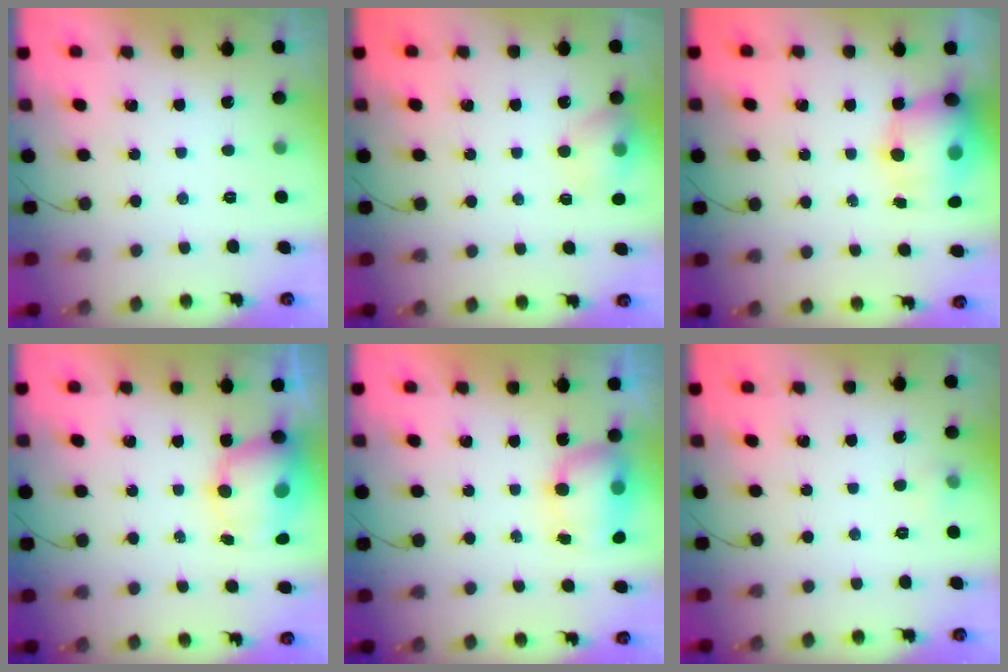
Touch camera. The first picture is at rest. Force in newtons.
{"total": 10.2, "press": 10.0, "slide": 1.8}
{"total": 11.8, "press": 11.3, "slide": 3.2}
{"total": 9.2, "press": 9.1, "slide": 1.7}
{"total": 11.3, "press": 8.5, "slide": 7.5}
{"total": 3.6, "press": 3.3, "slide": 1.5}